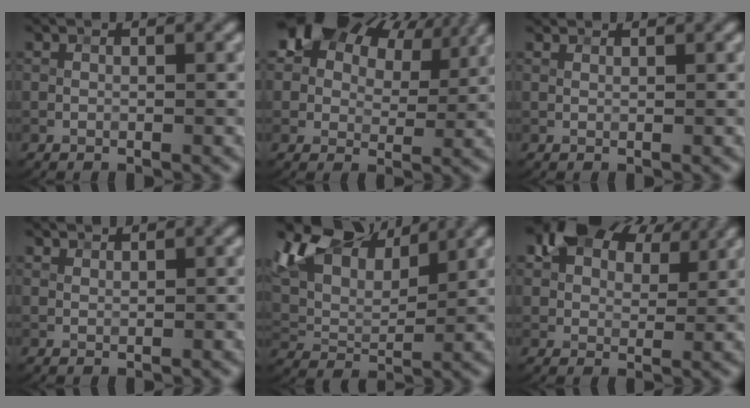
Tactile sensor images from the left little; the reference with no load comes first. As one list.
[{"total": 15.4, "force": [8.8, 9.7, 8.2], "torque": [-0.137, 0.051, 0.136]}, {"total": 1.5, "force": [1.4, 0.3, 0.4], "torque": [-0.015, -0.001, 0.018]}, {"total": 1.3, "force": [1.2, 0.3, 0.3], "torque": [-0.010, -0.002, 0.022]}, {"total": 10.0, "force": [7.4, 4.2, 5.3], "torque": [-0.120, 0.022, 0.126]}, {"total": 9.5, "force": [5.7, 5.4, 5.3], "torque": [-0.093, 0.015, 0.088]}]